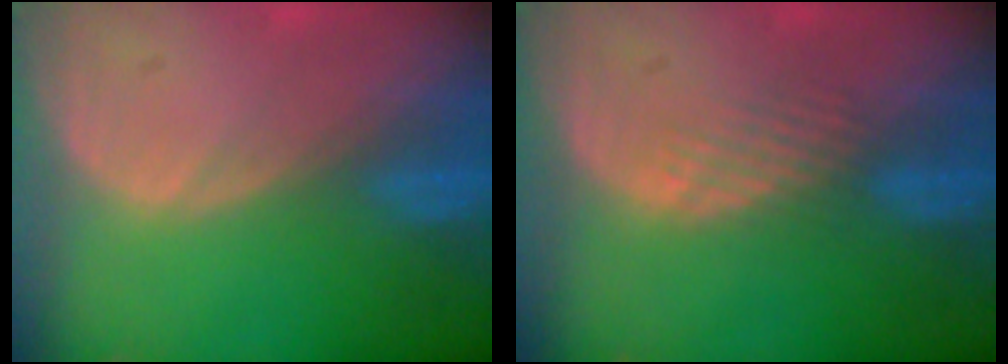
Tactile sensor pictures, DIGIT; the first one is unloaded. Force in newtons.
{"total": 2.2, "press": 2.2, "slide": 0.2}